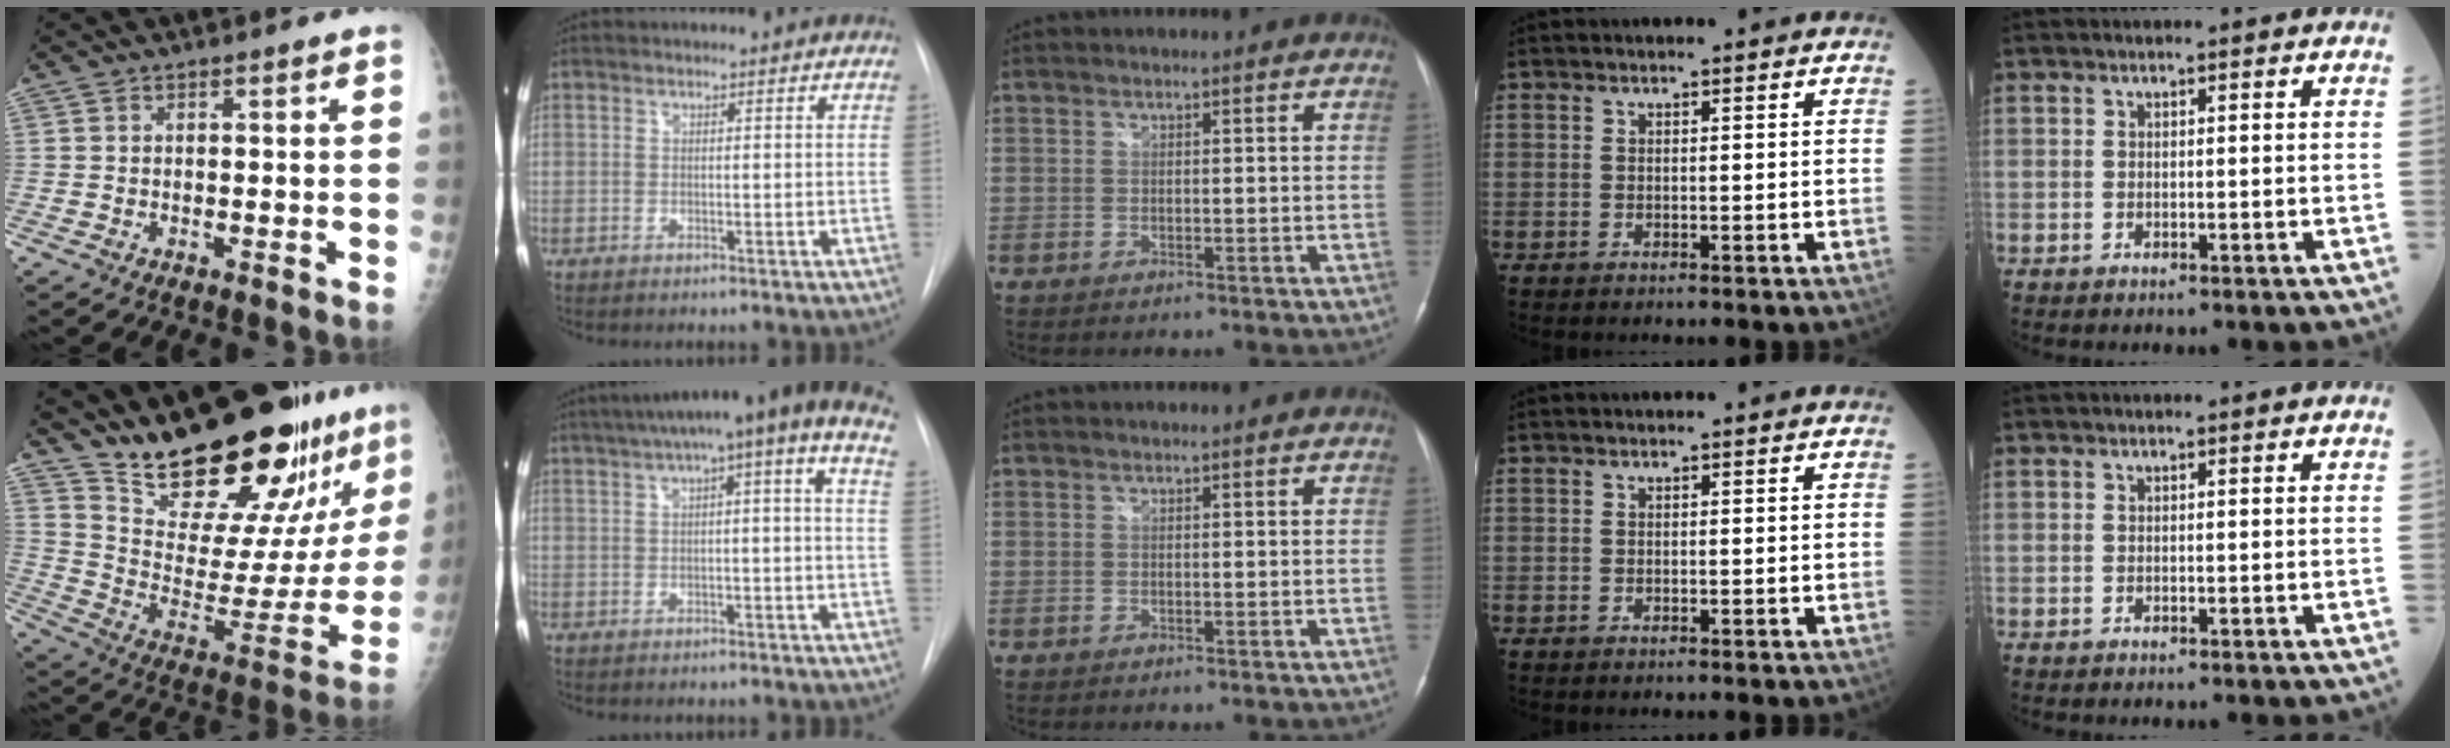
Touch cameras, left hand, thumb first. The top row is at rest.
{"thumb": {"total": 28.0, "force": [23.5, 7.0, 13.4], "torque": [-0.173, -0.165, 0.341]}, "index": {"total": 14.7, "force": [8.2, 0.9, 12.1], "torque": [-0.187, 0.060, 0.103]}}